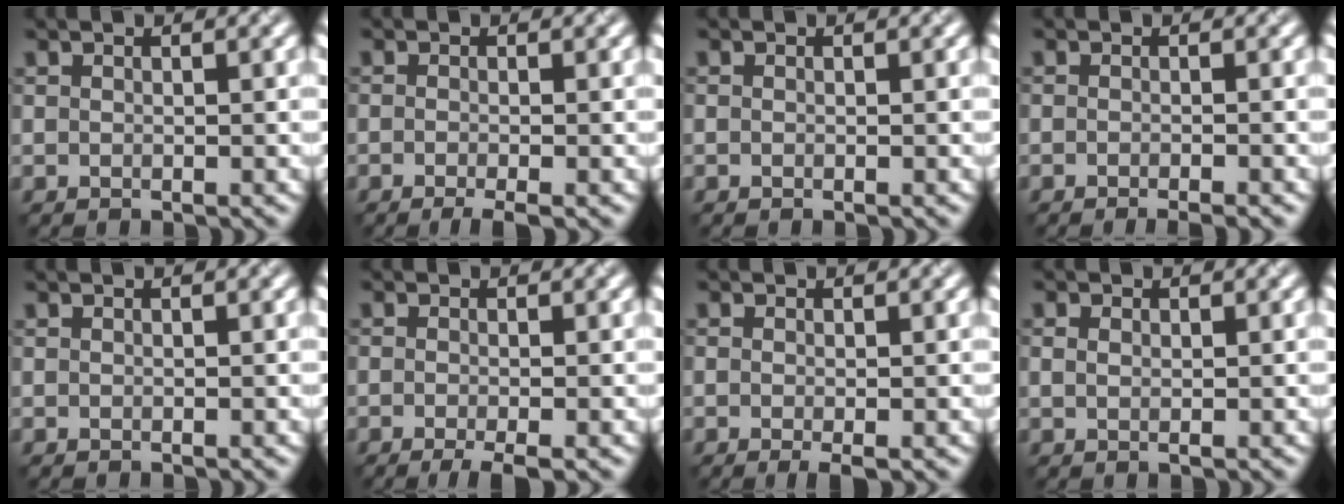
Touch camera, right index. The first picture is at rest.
{"total": 2.0, "force": [-1.2, 0.2, 1.5], "torque": [-0.023, 0.000, -0.015]}
{"total": 0.0}
{"total": 2.0, "force": [-1.2, 0.6, 1.6], "torque": [-0.005, 0.001, -0.013]}
{"total": 0.0}
{"total": 2.3, "force": [-1.4, 0.2, 1.8], "torque": [-0.027, 0.000, -0.016]}
{"total": 1.2, "force": [-0.7, 0.0, 1.0], "torque": [-0.014, 0.000, -0.003]}
{"total": 0.6, "force": [-0.1, 0.4, 0.4], "torque": [-0.005, 0.008, 0.009]}